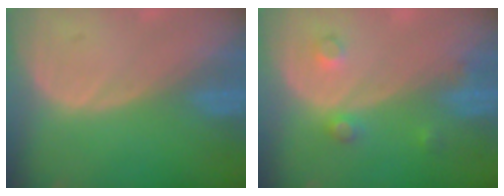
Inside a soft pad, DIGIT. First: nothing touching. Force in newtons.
{"total": 2.6, "press": 2.6, "slide": 0.3}